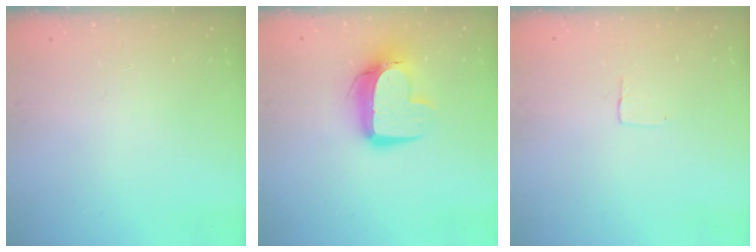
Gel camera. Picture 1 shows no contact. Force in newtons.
{"total": 13.5, "press": 13.4, "slide": 1.3}
{"total": 2.5, "press": 2.5, "slide": 0.1}